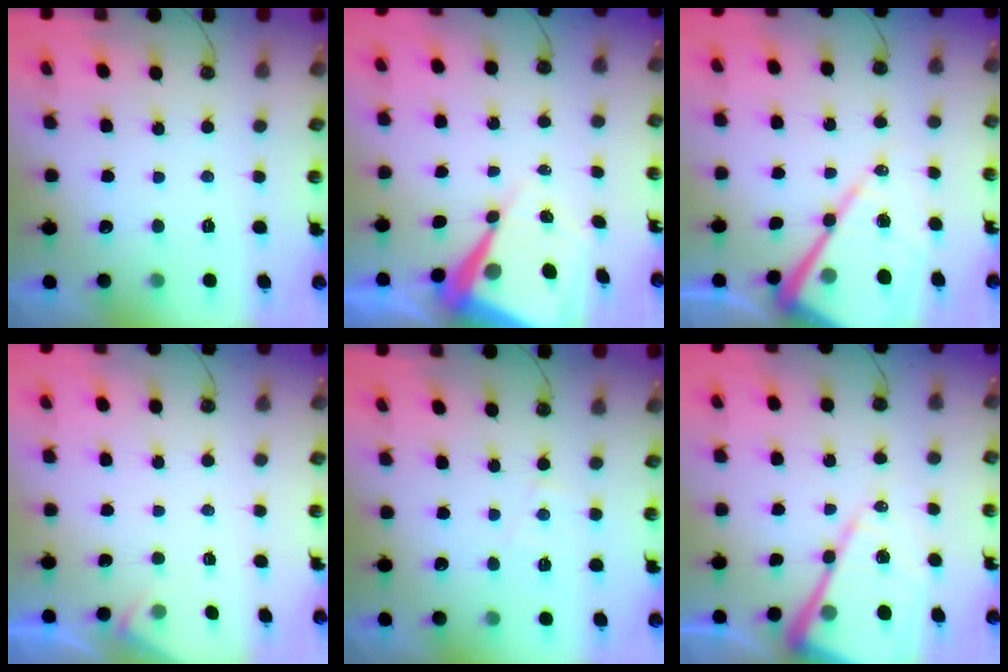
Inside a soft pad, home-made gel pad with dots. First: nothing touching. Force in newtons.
{"total": 11.8, "press": 11.8, "slide": 1.0}
{"total": 18.2, "press": 18.2, "slide": 1.6}
{"total": 2.5, "press": 2.4, "slide": 0.4}
{"total": 5.5, "press": 5.4, "slide": 0.8}
{"total": 17.2, "press": 17.1, "slide": 1.7}